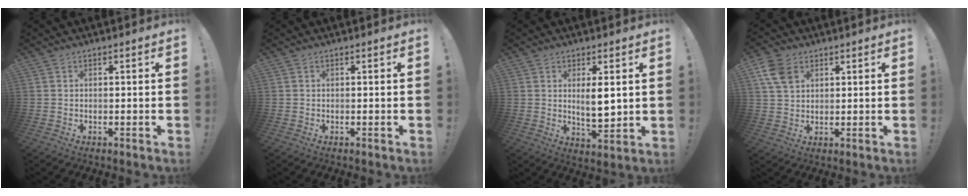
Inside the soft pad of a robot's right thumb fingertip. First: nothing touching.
{"total": 0.0}
{"total": 6.8, "force": [1.8, 2.2, 6.2], "torque": [-0.102, -0.014, 0.028]}
{"total": 8.4, "force": [3.9, 5.8, 4.6], "torque": [-0.079, -0.007, 0.078]}